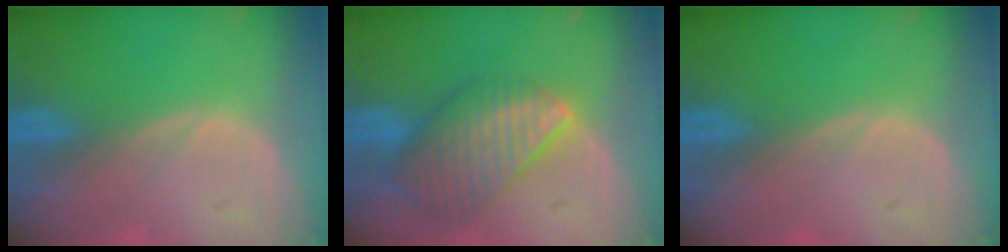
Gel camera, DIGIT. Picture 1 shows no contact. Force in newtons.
{"total": 9.2, "press": 8.0, "slide": 4.5}
{"total": 0.0}